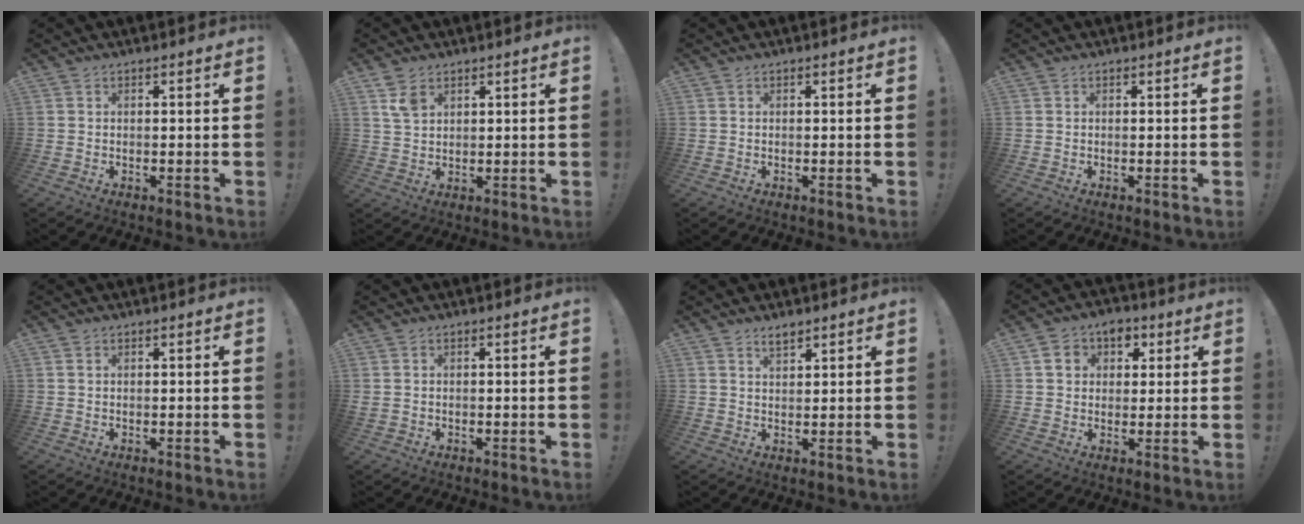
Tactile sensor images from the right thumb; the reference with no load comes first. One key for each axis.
{"total": 4.6, "fx": 2.8, "fy": 2.6, "fz": 2.6, "tx": -0.045, "ty": -0.011, "tz": 0.053}
{"total": 0.0}
{"total": 0.0}
{"total": 0.5, "fx": 0.3, "fy": 0.2, "fz": 0.4, "tx": -0.012, "ty": 0.003, "tz": 0.007}
{"total": 0.6, "fx": 0.3, "fy": 0.3, "fz": 0.4, "tx": -0.009, "ty": 0.002, "tz": 0.006}
{"total": 3.1, "fx": 2.5, "fy": 1.2, "fz": 1.4, "tx": -0.023, "ty": -0.011, "tz": 0.044}
{"total": 7.5, "fx": 2.5, "fy": 6.6, "fz": 2.6, "tx": -0.036, "ty": -0.004, "tz": 0.051}